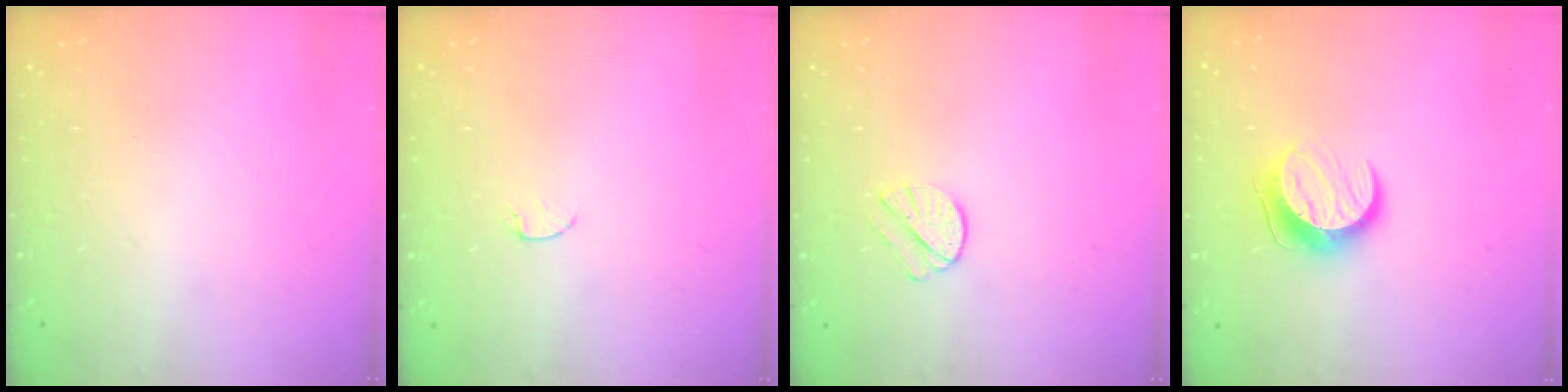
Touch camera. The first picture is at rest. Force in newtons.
{"total": 2.9, "press": 2.9, "slide": 0.3}
{"total": 7.3, "press": 7.2, "slide": 0.6}
{"total": 10.1, "press": 10.1, "slide": 0.4}